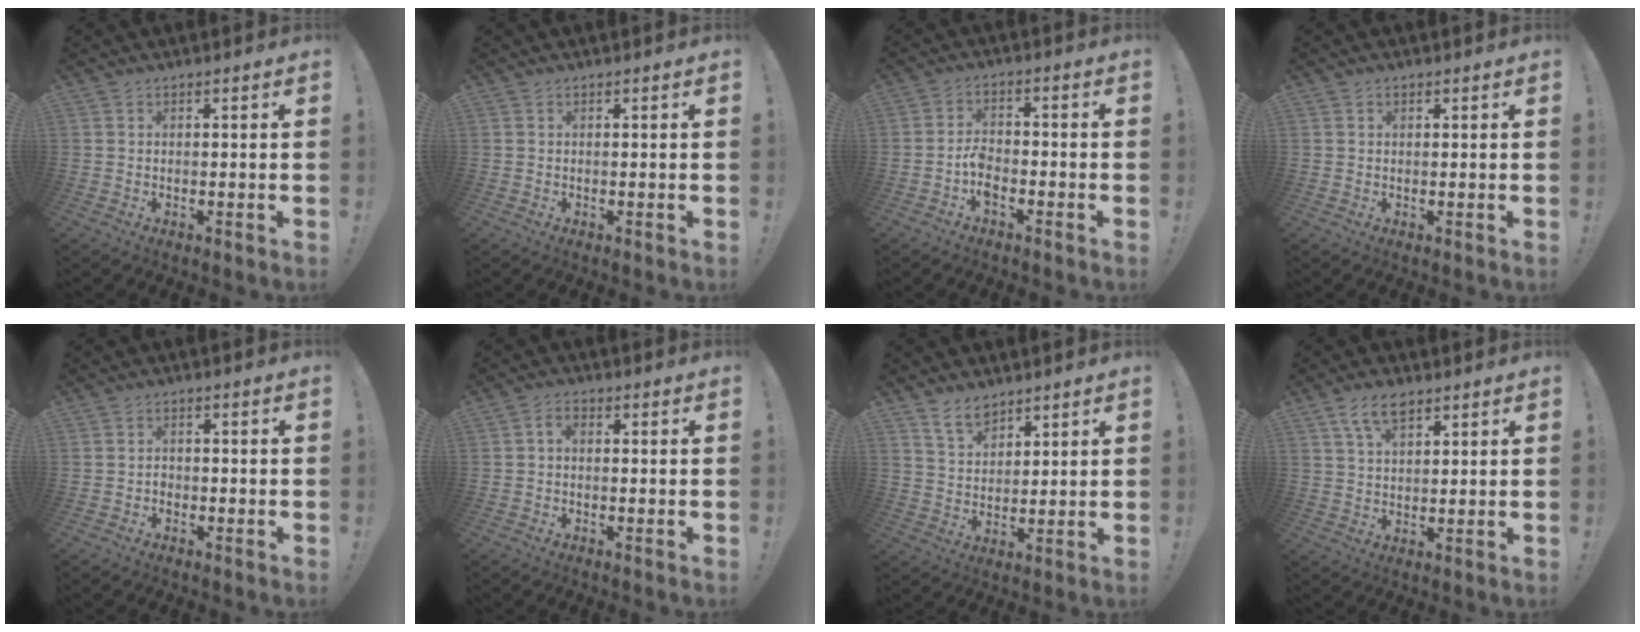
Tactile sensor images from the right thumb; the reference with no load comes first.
{"total": 0.0}
{"total": 4.7, "force": [-2.7, 2.2, 3.1], "torque": [-0.070, 0.003, -0.050]}
{"total": 0.5, "force": [0.2, 0.4, 0.2], "torque": [-0.002, 0.001, 0.003]}
{"total": 1.6, "force": [-1.3, 0.9, 0.5], "torque": [-0.014, 0.008, -0.021]}
{"total": 2.0, "force": [-0.6, 1.1, 1.5], "torque": [-0.028, 0.008, -0.010]}
{"total": 7.2, "force": [5.7, 3.7, 2.5], "torque": [-0.047, -0.029, 0.109]}
{"total": 7.0, "force": [4.1, 3.3, 4.5], "torque": [-0.086, -0.006, 0.076]}